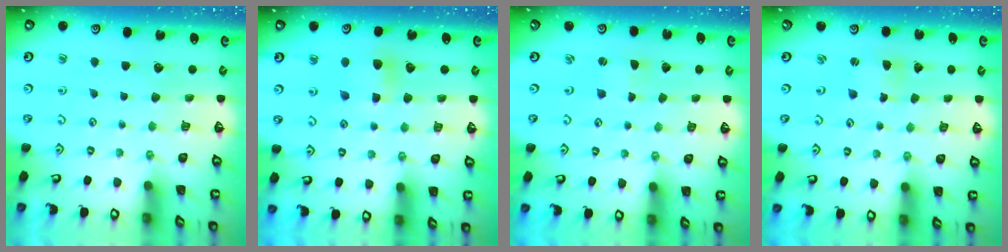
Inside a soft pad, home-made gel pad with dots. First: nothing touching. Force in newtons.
{"total": 6.5, "press": 6.5, "slide": 0.6}
{"total": 1.0, "press": 1.0, "slide": 0.2}
{"total": 2.2, "press": 2.2, "slide": 0.3}